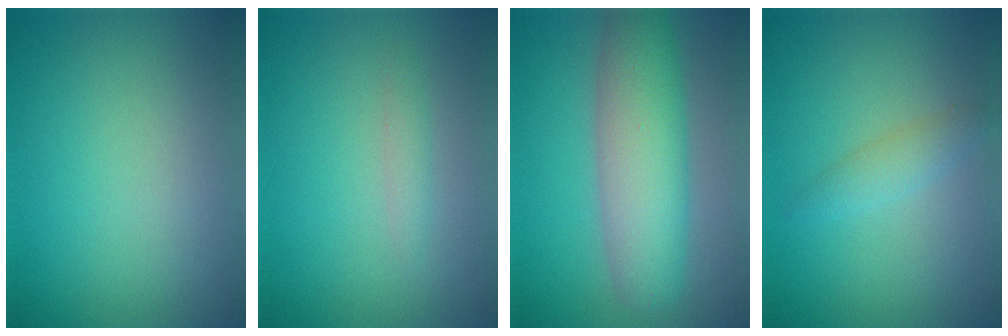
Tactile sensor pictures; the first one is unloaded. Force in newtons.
{"total": 1.0, "press": 1.0, "slide": 0.0}
{"total": 6.9, "press": 6.9, "slide": 0.3}
{"total": 1.7, "press": 1.7, "slide": 0.1}